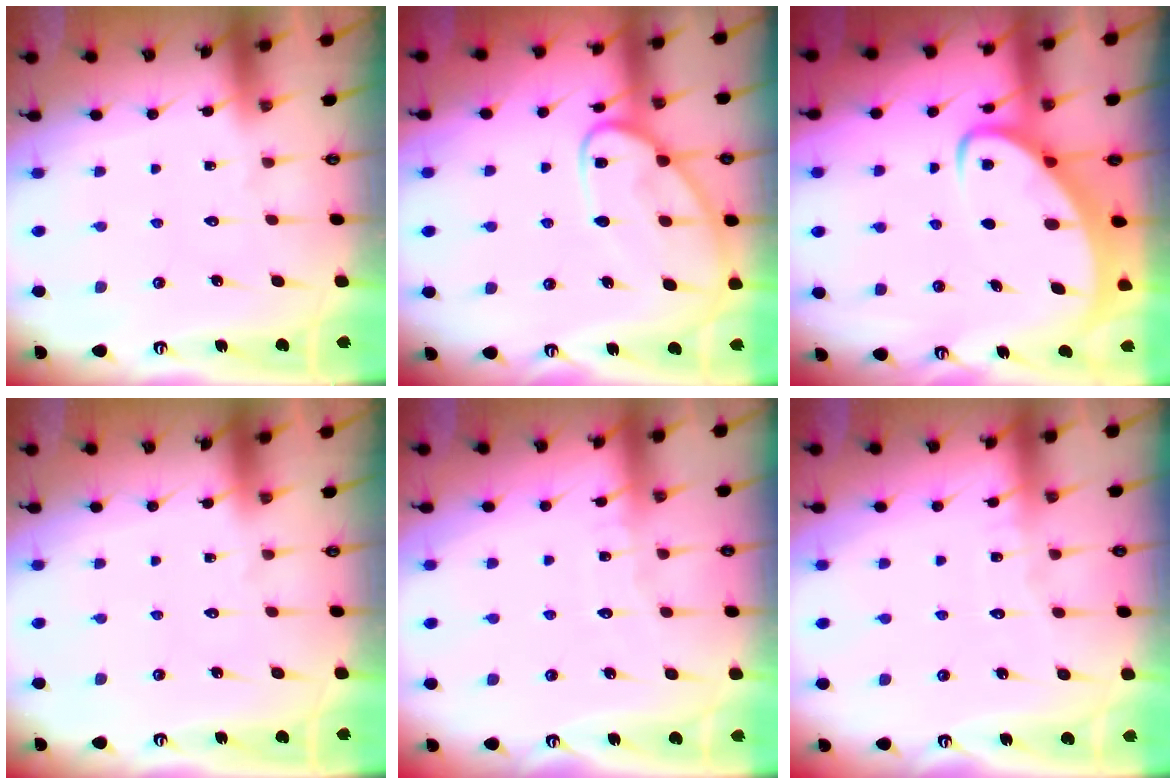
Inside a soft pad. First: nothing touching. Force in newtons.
{"total": 11.4, "press": 11.4, "slide": 1.1}
{"total": 5.3, "press": 5.2, "slide": 0.7}
{"total": 0.0}
{"total": 3.5, "press": 3.5, "slide": 0.4}
{"total": 2.9, "press": 2.8, "slide": 0.3}